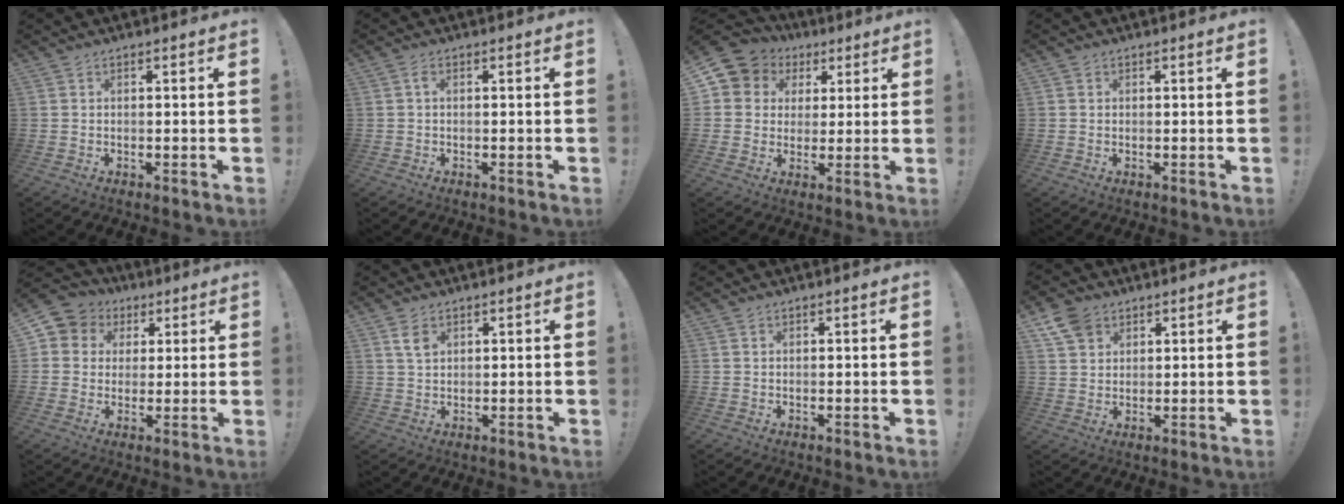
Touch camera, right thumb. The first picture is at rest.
{"total": 0.6, "force": [-0.2, 0.3, 0.4], "torque": [-0.014, 0.006, -0.004]}
{"total": 8.1, "force": [2.7, 7.4, 2.0], "torque": [-0.033, -0.013, 0.057]}
{"total": 0.5, "force": [0.0, 0.5, -0.1], "torque": [-0.002, 0.004, 0.001]}
{"total": 7.3, "force": [2.0, 6.8, 1.7], "torque": [-0.024, -0.008, 0.042]}
{"total": 3.9, "force": [2.0, 2.5, 2.2], "torque": [-0.029, -0.007, 0.036]}
{"total": 0.6, "force": [0.1, 0.3, -0.5], "torque": [0.013, 0.000, 0.002]}
{"total": 7.2, "force": [4.4, 5.1, 2.5], "torque": [-0.044, -0.019, 0.086]}